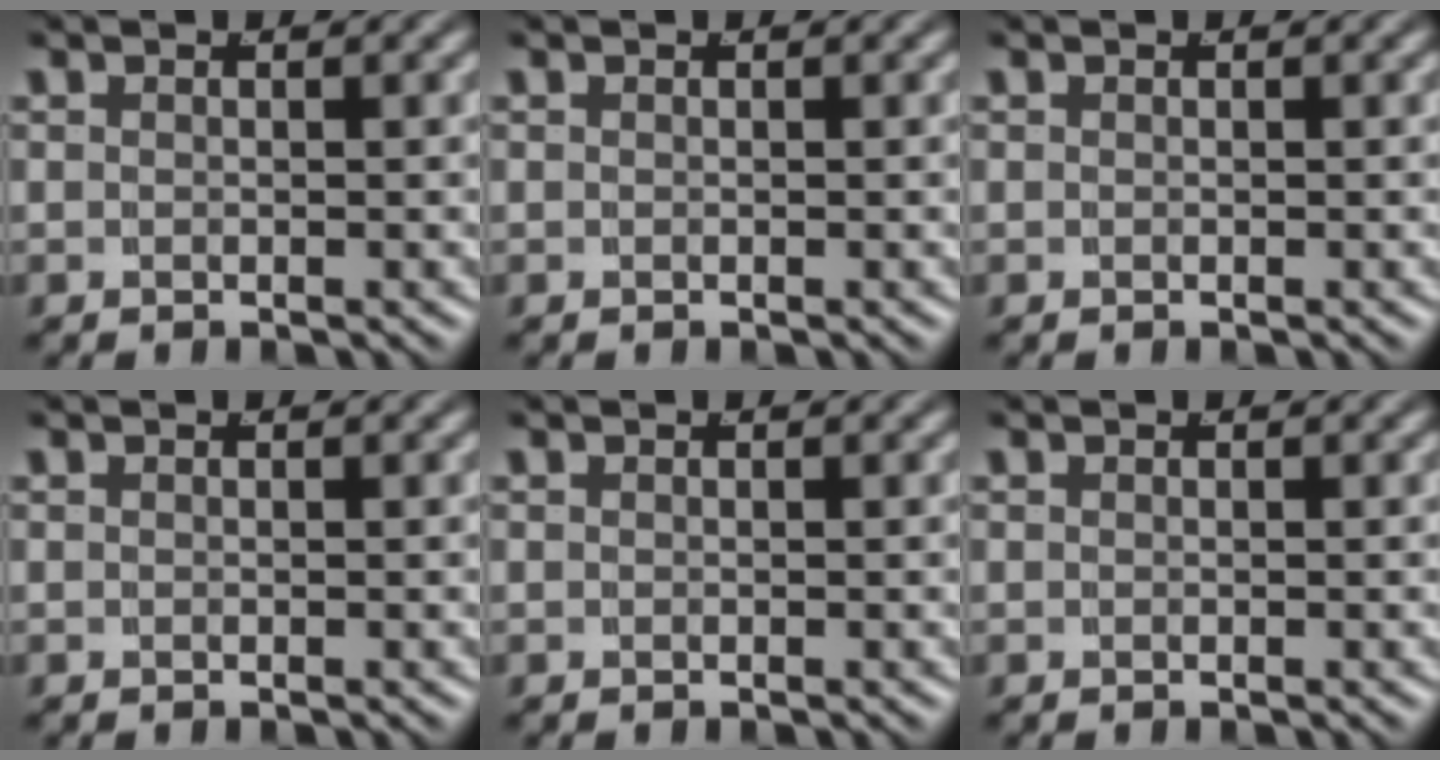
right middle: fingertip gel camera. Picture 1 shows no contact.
{"total": 0.0}
{"total": 0.0}
{"total": 0.0}
{"total": 0.0}
{"total": 0.0}